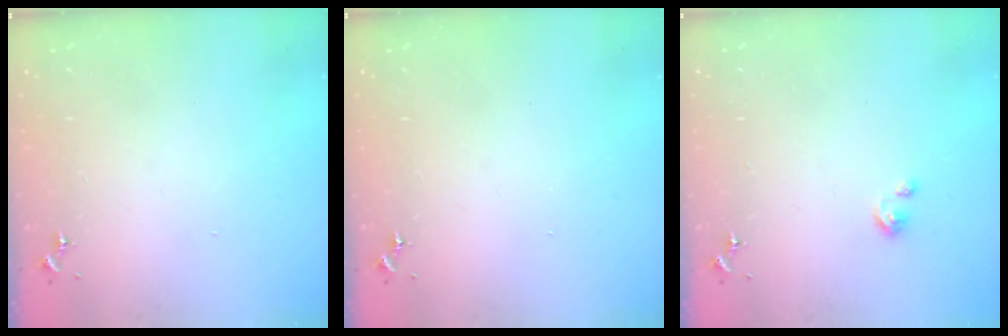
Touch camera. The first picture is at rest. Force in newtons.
{"total": 0.0}
{"total": 3.1, "press": 3.1, "slide": 0.2}